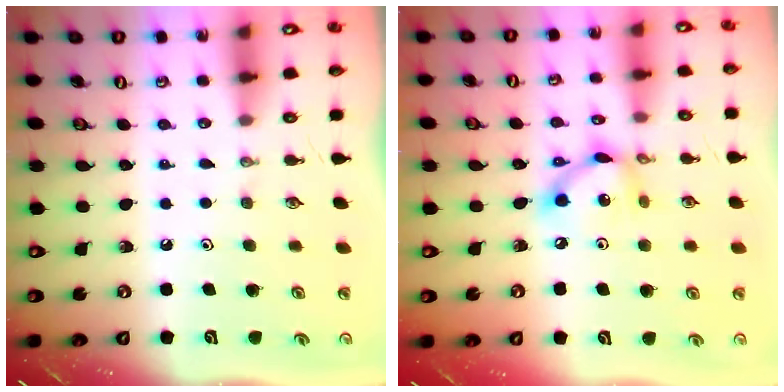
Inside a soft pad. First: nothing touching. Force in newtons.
{"total": 9.7, "press": 9.7, "slide": 0.6}